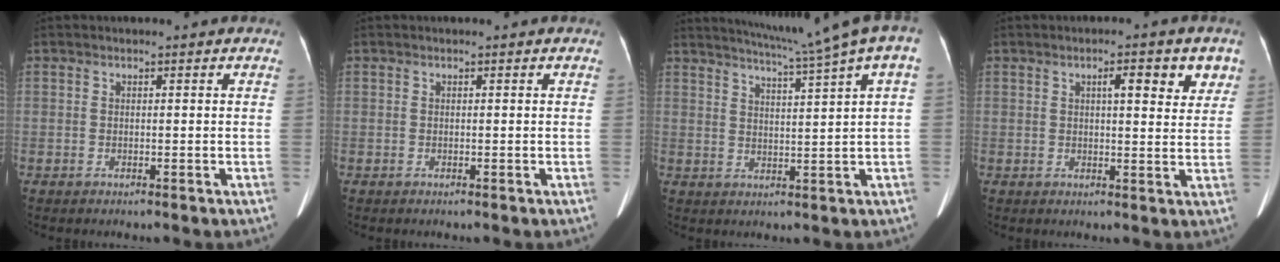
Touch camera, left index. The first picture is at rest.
{"total": 0.0}
{"total": 11.1, "force": [7.8, -1.4, 7.8], "torque": [-0.119, 0.006, 0.100]}
{"total": 5.8, "force": [2.9, 1.4, 4.9], "torque": [-0.061, 0.008, 0.036]}